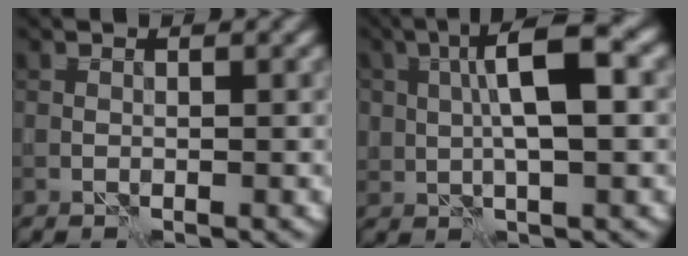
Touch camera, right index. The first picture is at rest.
{"total": 6.8, "force": [1.0, 2.3, 6.3], "torque": [-0.109, 0.015, 0.011]}